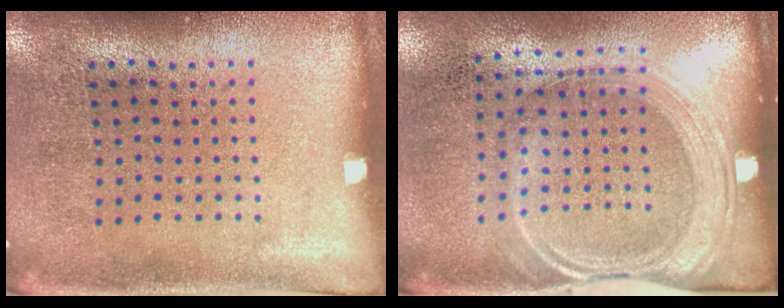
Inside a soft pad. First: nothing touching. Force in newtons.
{"total": 1.6, "press": 1.4, "slide": 0.9}